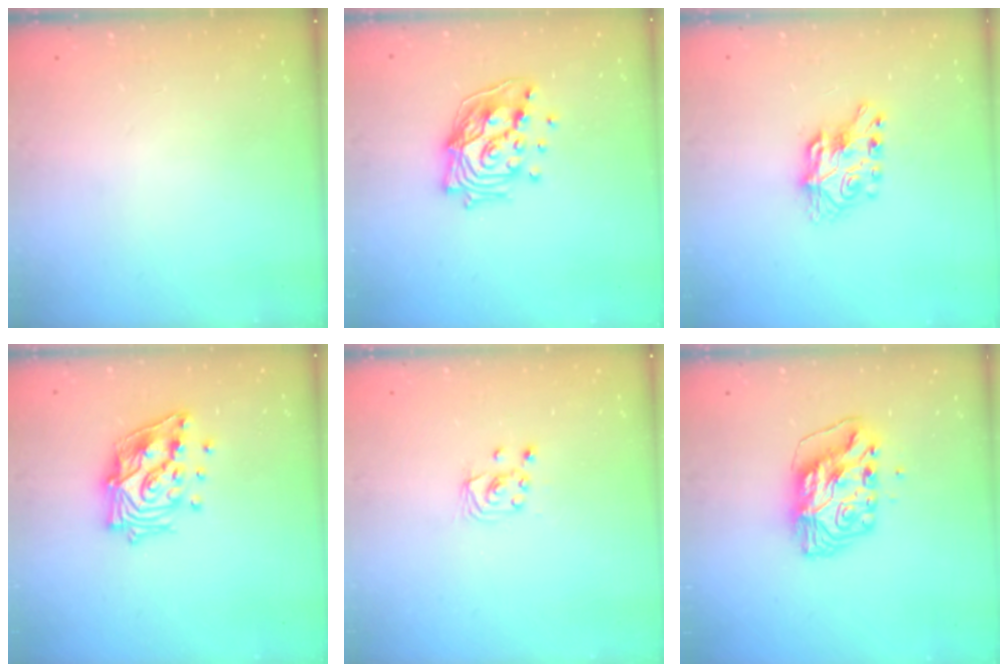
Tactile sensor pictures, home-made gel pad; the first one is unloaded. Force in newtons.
{"total": 17.0, "press": 16.1, "slide": 5.5}
{"total": 7.7, "press": 7.6, "slide": 0.7}
{"total": 16.7, "press": 16.7, "slide": 1.2}
{"total": 2.4, "press": 2.4, "slide": 0.2}
{"total": 11.3, "press": 11.3, "slide": 1.1}